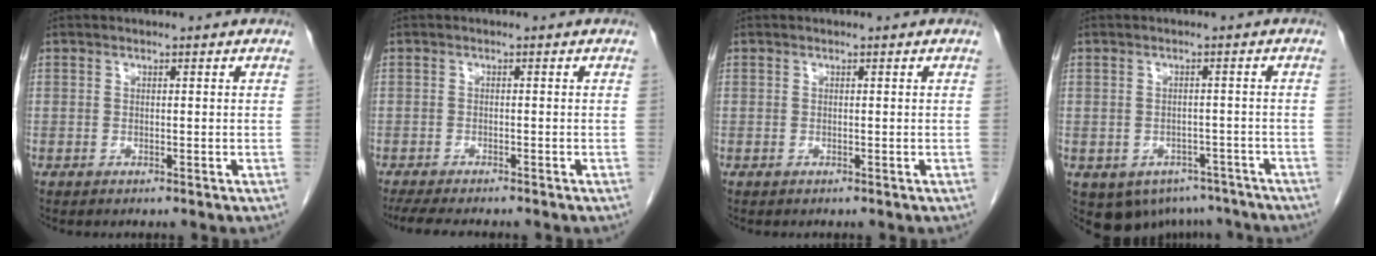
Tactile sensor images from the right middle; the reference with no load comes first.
{"total": 8.0, "force": [-6.8, 1.5, 3.9], "torque": [-0.056, -0.011, -0.100]}
{"total": 0.0}
{"total": 9.7, "force": [-6.4, 6.9, 2.4], "torque": [-0.040, 0.006, -0.073]}